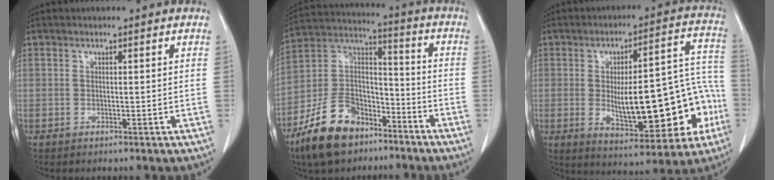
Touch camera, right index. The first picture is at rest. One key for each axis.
{"total": 15.1, "fx": -10.0, "fy": 8.2, "fz": 7.9, "tx": -0.165, "ty": 0.020, "tz": -0.185}
{"total": 20.2, "fx": -3.8, "fy": 6.6, "fz": 18.7, "tx": -0.213, "ty": 0.040, "tz": -0.029}